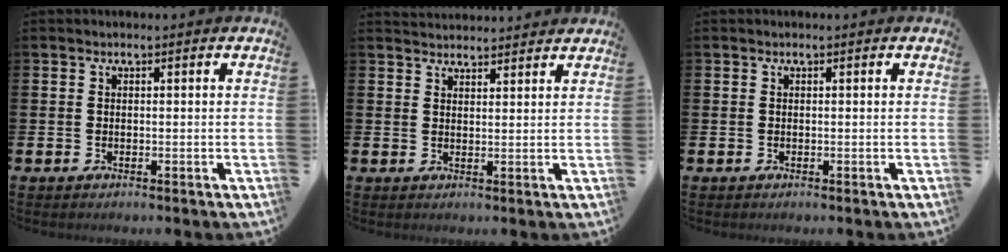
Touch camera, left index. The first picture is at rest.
{"total": 2.7, "force": [2.7, 0.4, -0.1], "torque": [0.009, -0.017, 0.047]}
{"total": 0.0}